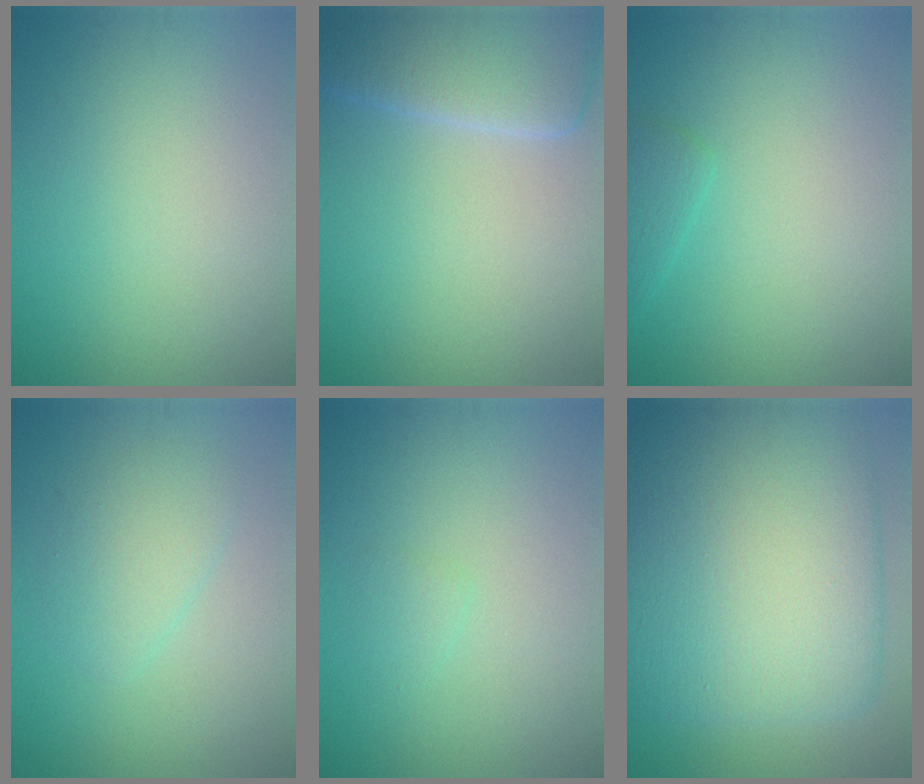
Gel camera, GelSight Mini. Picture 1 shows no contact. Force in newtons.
{"total": 7.2, "press": 7.1, "slide": 0.3}
{"total": 1.6, "press": 1.6, "slide": 0.1}
{"total": 2.4, "press": 2.4, "slide": 0.2}
{"total": 0.8, "press": 0.8, "slide": 0.0}
{"total": 16.5, "press": 16.5, "slide": 0.4}